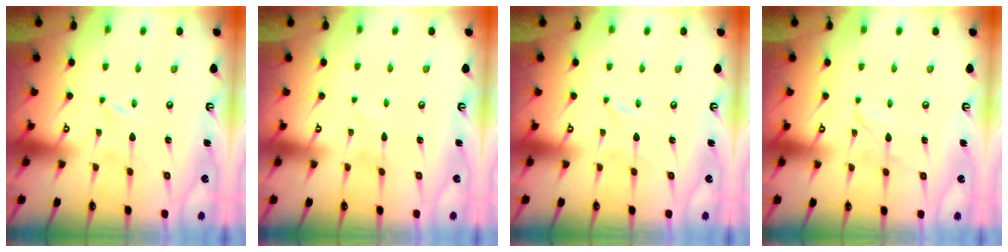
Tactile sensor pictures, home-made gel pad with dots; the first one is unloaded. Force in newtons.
{"total": 1.5, "press": 1.4, "slide": 0.2}
{"total": 0.0}
{"total": 2.7, "press": 2.7, "slide": 0.1}